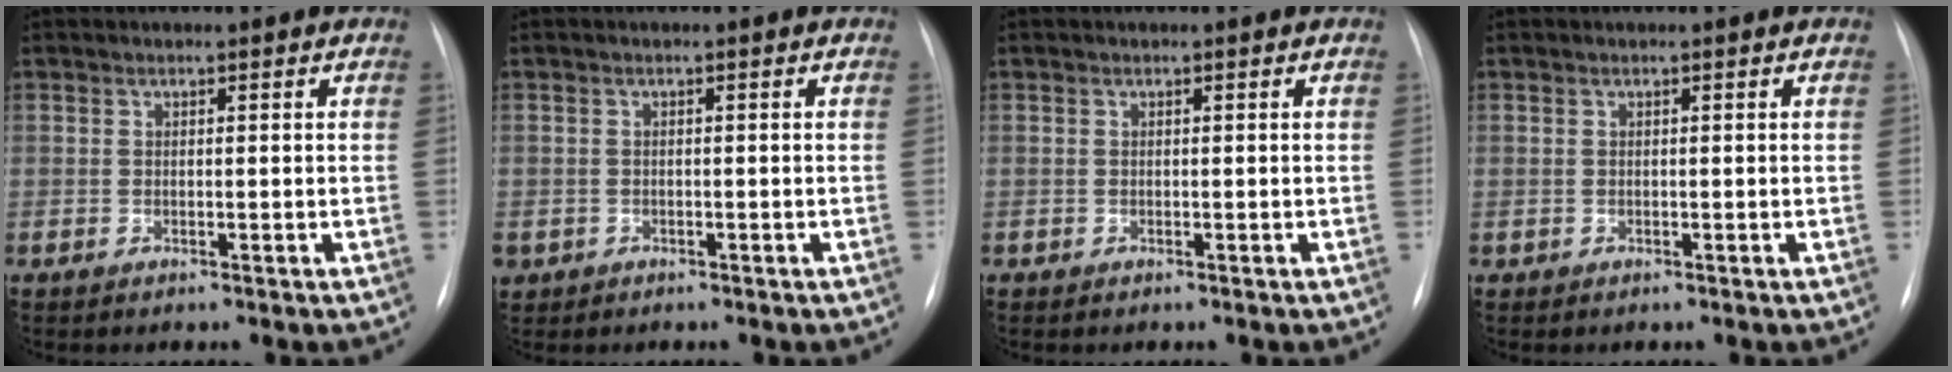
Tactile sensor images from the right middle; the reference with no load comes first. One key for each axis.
{"total": 2.5, "fx": -1.3, "fy": 2.0, "fz": 0.5, "tx": -0.013, "ty": 0.000, "tz": -0.019}
{"total": 0.0}
{"total": 0.0}